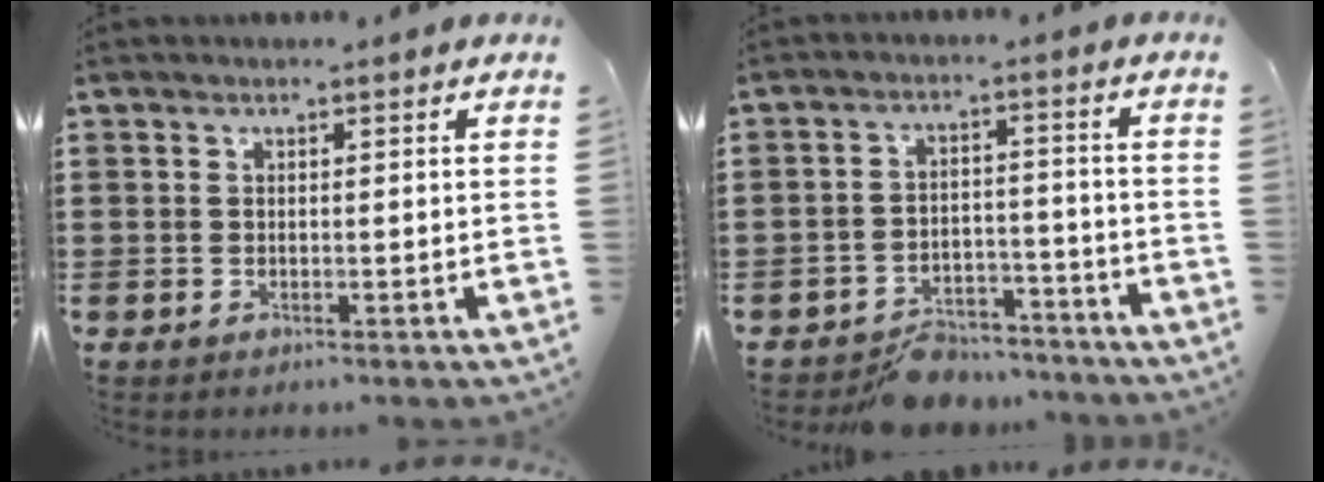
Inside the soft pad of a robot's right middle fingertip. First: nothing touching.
{"total": 6.1, "force": [-5.7, 1.9, 0.9], "torque": [-0.008, 0.026, -0.110]}